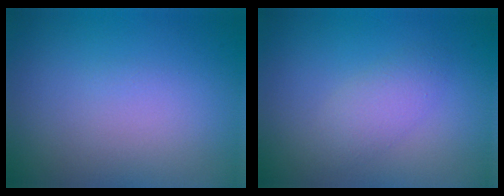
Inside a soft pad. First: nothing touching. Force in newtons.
{"total": 2.0, "press": 2.0, "slide": 0.0}